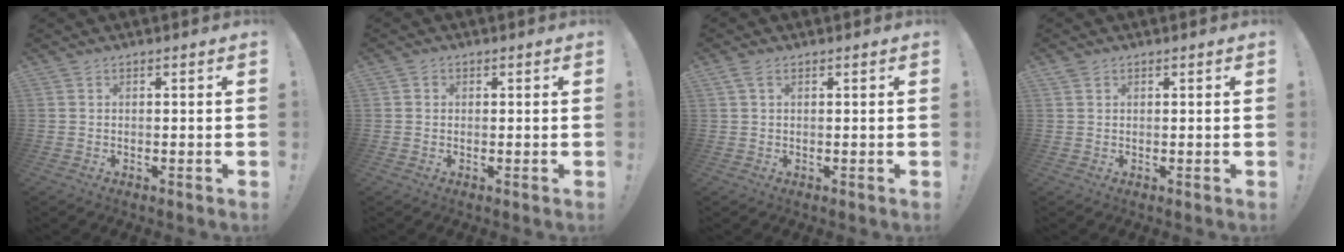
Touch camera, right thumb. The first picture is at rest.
{"total": 1.1, "force": [0.1, 1.1, 0.2], "torque": [0.004, -0.001, 0.000]}
{"total": 2.1, "force": [0.9, 1.0, 1.6], "torque": [-0.031, 0.001, 0.015]}
{"total": 1.1, "force": [0.8, 0.7, 0.4], "torque": [-0.004, -0.002, 0.013]}